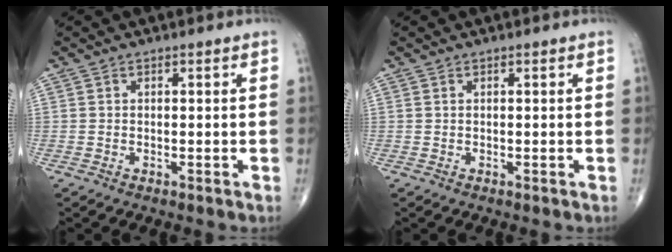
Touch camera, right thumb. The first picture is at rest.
{"total": 0.0}